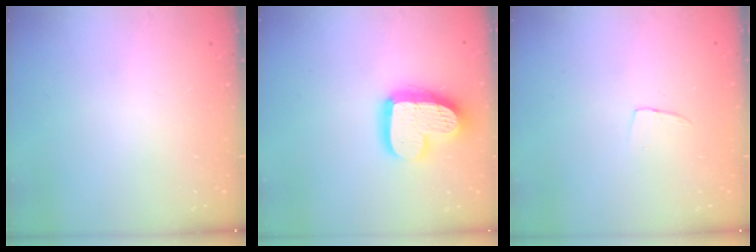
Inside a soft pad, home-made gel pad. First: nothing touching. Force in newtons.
{"total": 16.5, "press": 16.4, "slide": 1.3}
{"total": 2.9, "press": 2.9, "slide": 0.1}